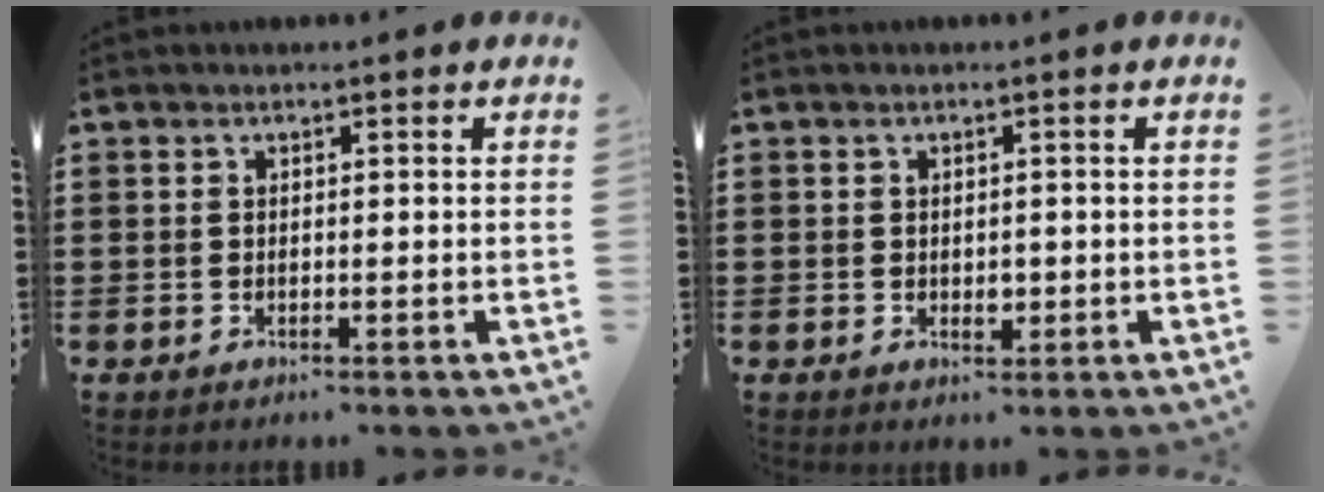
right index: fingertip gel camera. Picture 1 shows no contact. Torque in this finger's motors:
{"motor_torque": [-0.02, -0.05, 0.00, 0.00]}